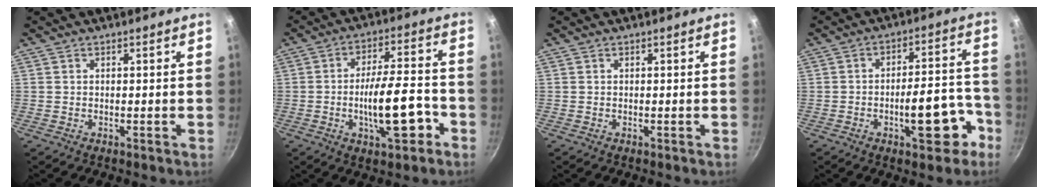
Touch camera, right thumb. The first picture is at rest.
{"total": 13.1, "force": [-4.4, 4.6, 11.5], "torque": [-0.164, 0.034, -0.065]}
{"total": 0.0}
{"total": 12.1, "force": [-5.4, 5.0, 9.6], "torque": [-0.095, 0.053, -0.071]}